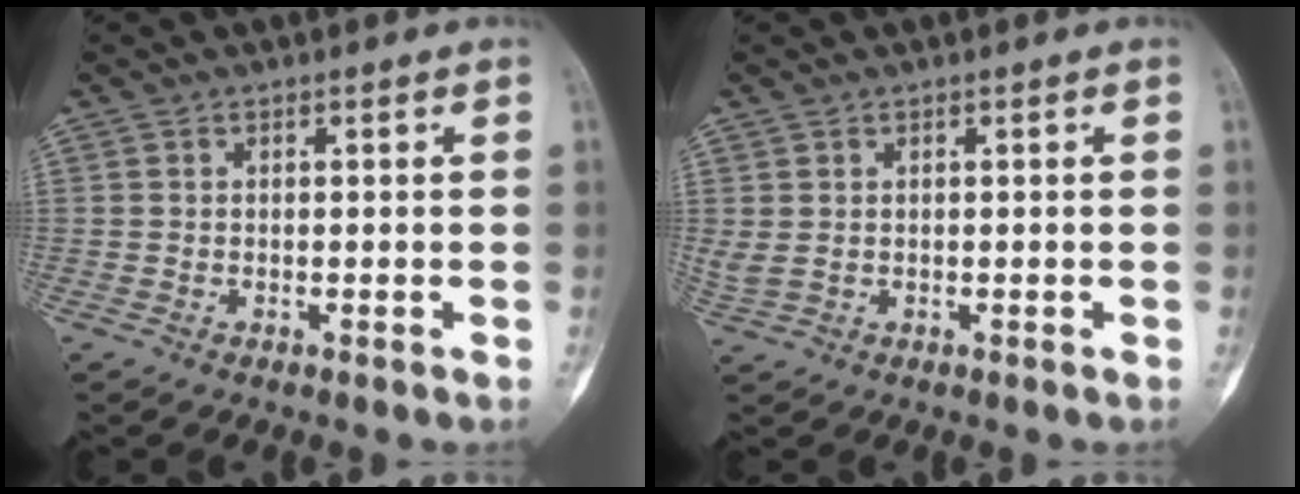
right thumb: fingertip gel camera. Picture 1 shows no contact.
{"total": 2.0, "force": [0.3, 1.3, 1.5], "torque": [-0.047, 0.004, 0.013]}